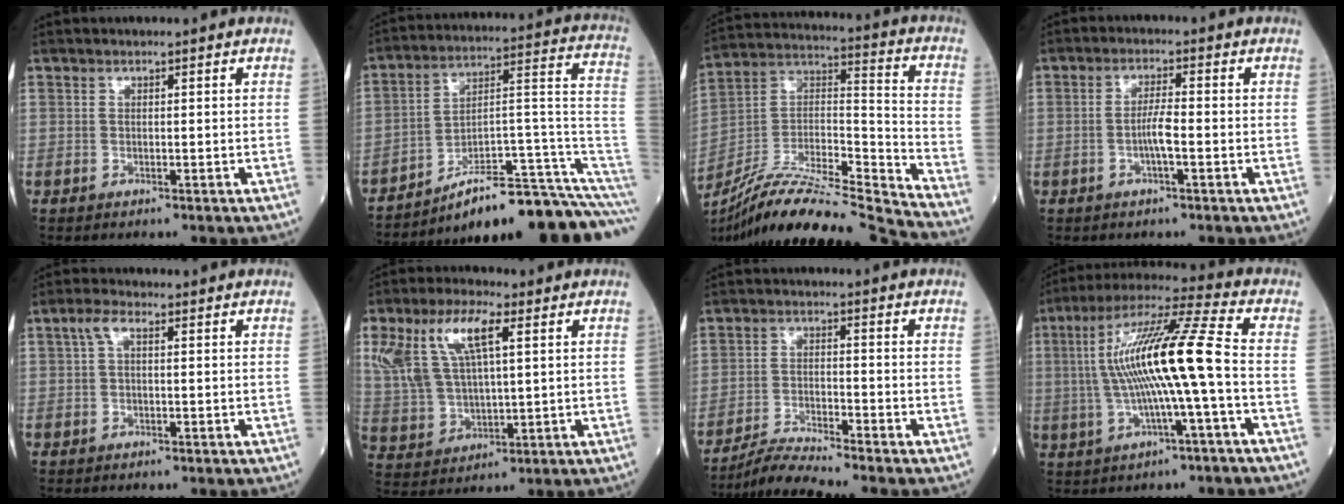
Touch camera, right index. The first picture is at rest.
{"total": 17.9, "force": [-14.5, 0.5, 10.4], "torque": [-0.085, 0.065, -0.216]}
{"total": 23.6, "force": [-21.8, -0.7, 9.0], "torque": [-0.178, 0.002, -0.370]}
{"total": 3.6, "force": [-1.0, 0.3, 3.4], "torque": [-0.068, 0.003, -0.020]}
{"total": 2.3, "force": [0.7, 0.9, 2.0], "torque": [-0.047, 0.017, 0.016]}
{"total": 13.4, "force": [5.6, 5.0, 11.1], "torque": [-0.246, 0.026, 0.114]}
{"total": 5.6, "force": [-5.2, -1.7, 1.1], "torque": [-0.026, -0.022, -0.100]}
{"total": 15.2, "force": [-0.5, 0.0, 15.2], "torque": [-0.288, 0.023, -0.016]}